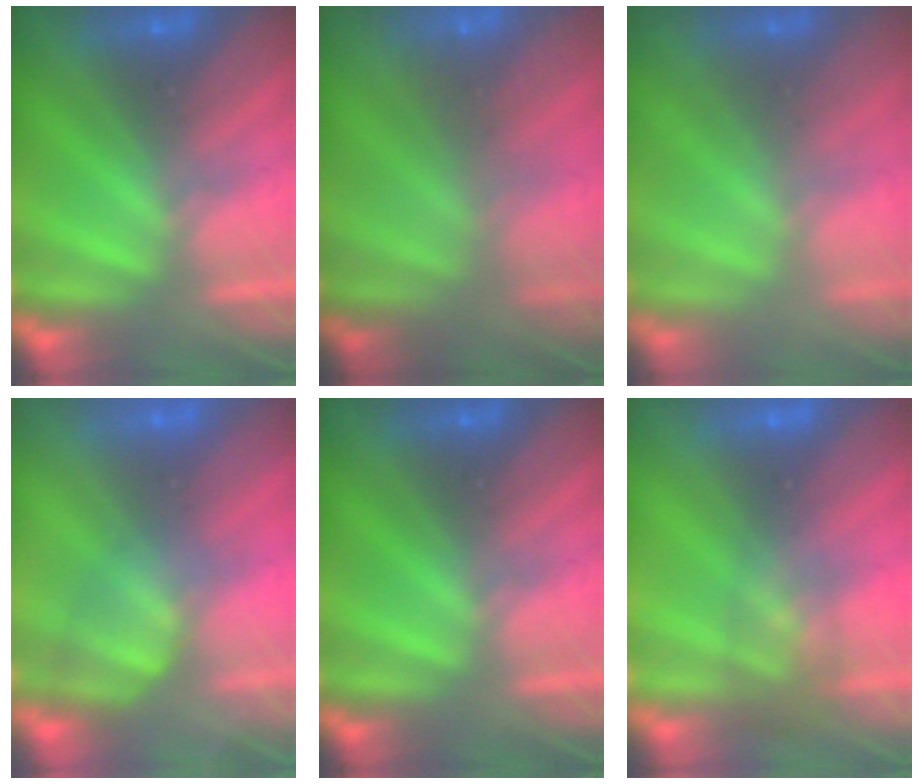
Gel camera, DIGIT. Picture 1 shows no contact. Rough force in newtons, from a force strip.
{"total": 7.2}
{"total": 2.3}
{"total": 3.6}
{"total": 0.0}
{"total": 7.1}